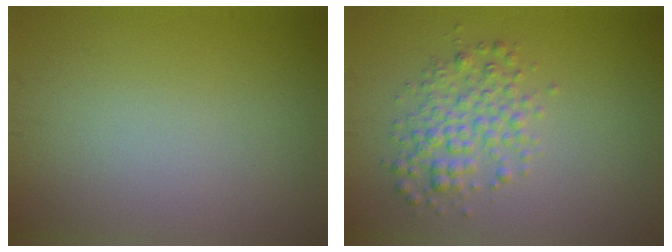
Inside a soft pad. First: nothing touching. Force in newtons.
{"total": 3.4, "press": 3.4, "slide": 0.1}